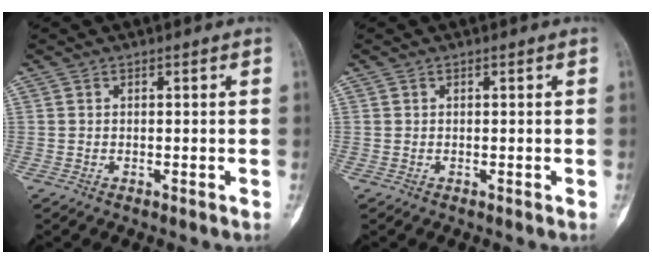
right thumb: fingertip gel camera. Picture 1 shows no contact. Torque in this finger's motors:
{"motor_torque": [0.11, -0.39, 0.06, 0.10, -0.03]}